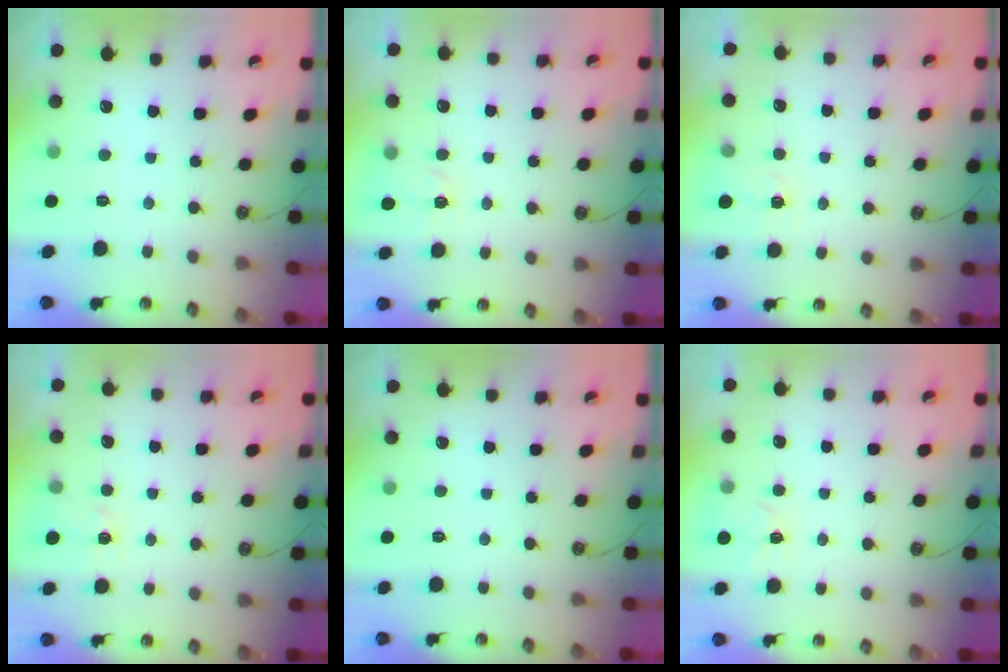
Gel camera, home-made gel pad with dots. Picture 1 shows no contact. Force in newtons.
{"total": 4.7, "press": 4.6, "slide": 0.5}
{"total": 2.9, "press": 2.9, "slide": 0.5}
{"total": 2.9, "press": 2.9, "slide": 0.5}
{"total": 0.0}
{"total": 4.2, "press": 4.2, "slide": 0.6}